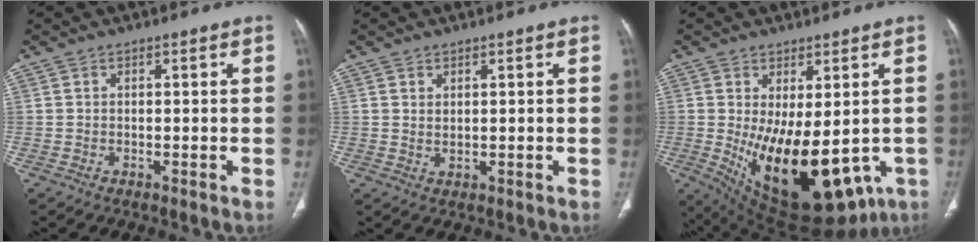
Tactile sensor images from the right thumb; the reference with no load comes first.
{"total": 1.3, "force": [0.7, 0.6, 0.9], "torque": [-0.016, -0.009, 0.019]}
{"total": 21.1, "force": [-4.6, 10.3, 17.8], "torque": [-0.247, -0.026, -0.034]}